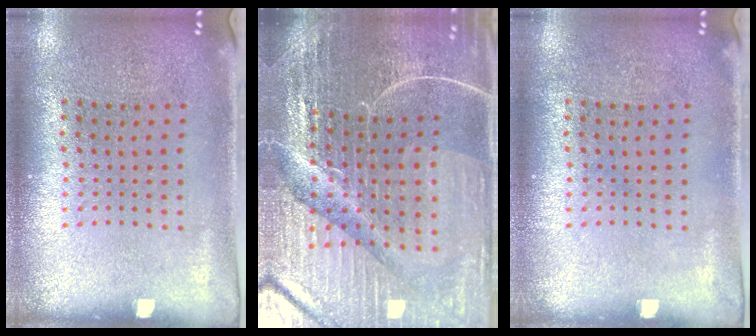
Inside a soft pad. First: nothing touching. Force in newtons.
{"total": 5.8, "press": 5.3, "slide": 2.4}
{"total": 0.0}